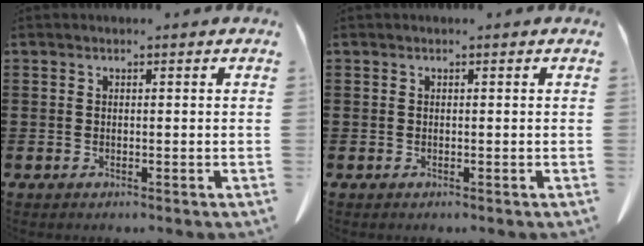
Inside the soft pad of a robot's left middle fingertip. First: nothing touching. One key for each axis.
{"total": 0.0}